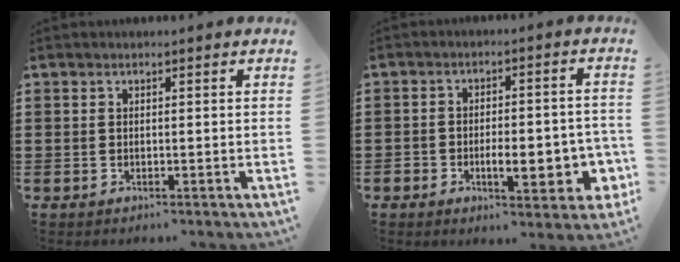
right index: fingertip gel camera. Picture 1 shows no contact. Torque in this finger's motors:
{"motor_torque": [1.21, -0.73, 0.25, 0.06]}